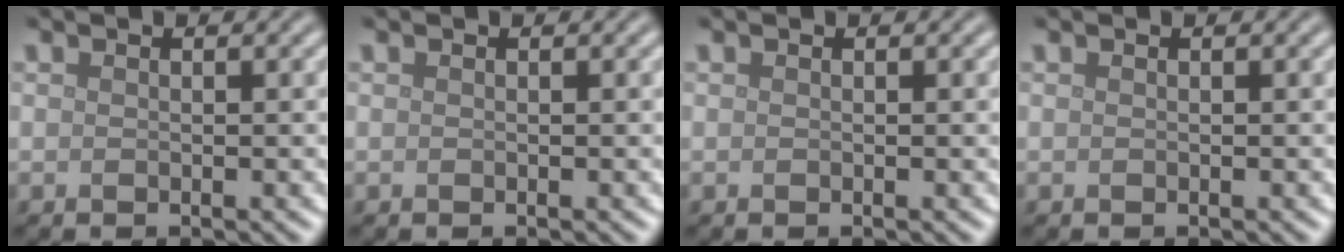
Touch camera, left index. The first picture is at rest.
{"total": 0.0}
{"total": 0.0}
{"total": 0.0}